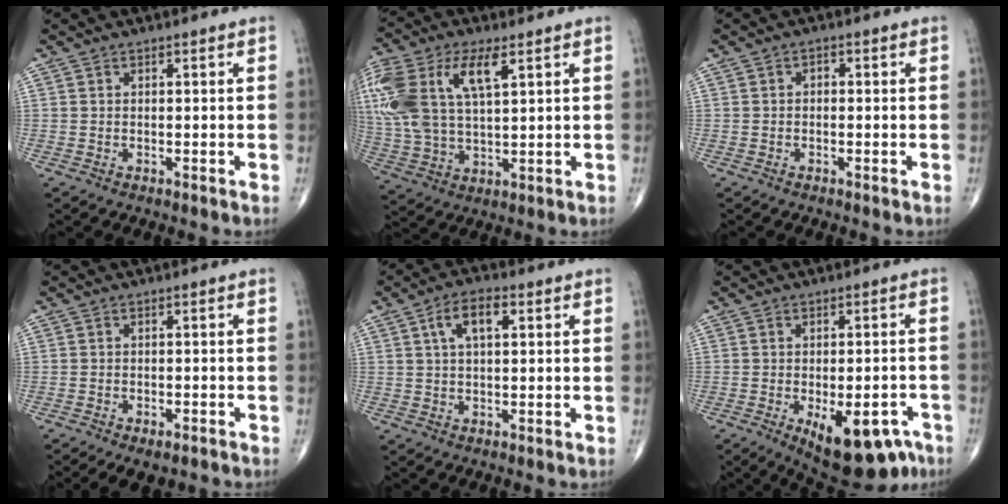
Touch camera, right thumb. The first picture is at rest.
{"total": 20.7, "force": [7.2, 10.1, 16.6], "torque": [-0.397, 0.012, 0.137]}
{"total": 1.1, "force": [-0.1, 0.8, 0.8], "torque": [-0.005, 0.005, -0.006]}
{"total": 5.3, "force": [-3.8, 2.5, 2.8], "torque": [-0.040, 0.014, -0.053]}
{"total": 6.3, "force": [2.0, 2.9, 5.2], "torque": [-0.096, 0.010, 0.034]}
{"total": 14.8, "force": [-7.4, 6.7, 10.9], "torque": [-0.106, 0.021, -0.088]}